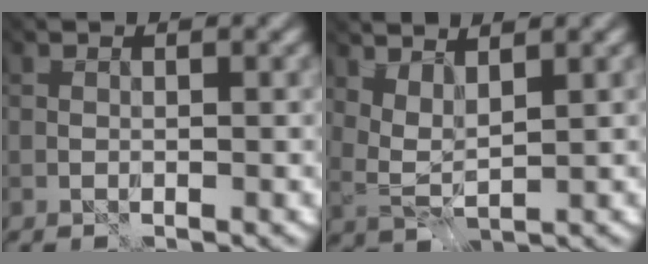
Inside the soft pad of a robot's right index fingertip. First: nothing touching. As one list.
[{"total": 2.5, "force": [2.1, 0.3, 1.4], "torque": [-0.039, -0.001, 0.046]}]